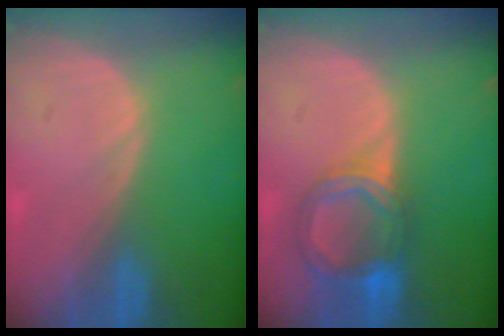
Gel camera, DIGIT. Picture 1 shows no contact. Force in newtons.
{"total": 6.4, "press": 5.9, "slide": 2.7}